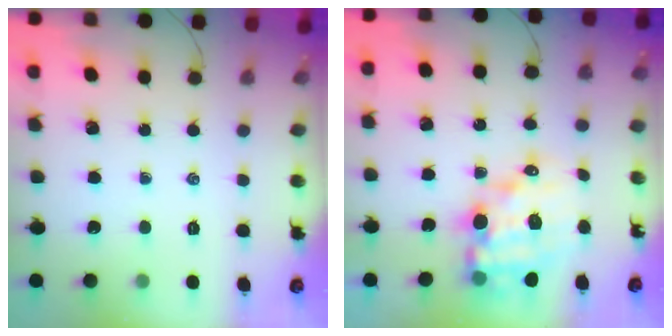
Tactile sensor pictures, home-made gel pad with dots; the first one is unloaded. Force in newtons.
{"total": 13.6, "press": 13.1, "slide": 3.6}